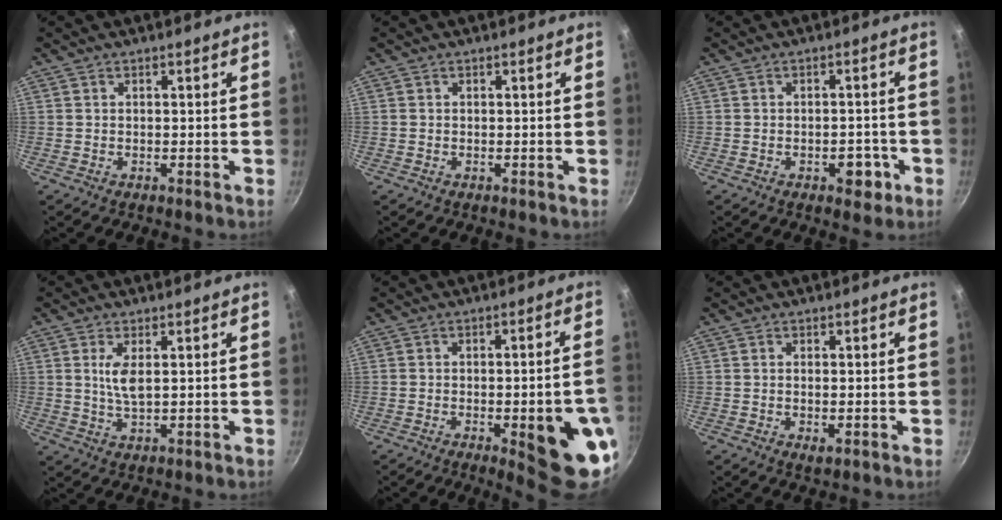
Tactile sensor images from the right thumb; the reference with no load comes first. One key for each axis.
{"total": 0.0}
{"total": 4.7, "fx": -1.9, "fy": 2.8, "fz": 3.3, "tx": -0.021, "ty": 0.016, "tz": -0.020}
{"total": 4.6, "fx": 1.2, "fy": 1.8, "fz": 4.1, "tx": -0.078, "ty": -0.009, "tz": 0.025}
{"total": 14.3, "fx": -4.2, "fy": 3.9, "fz": 13.1, "tx": -0.133, "ty": 0.018, "tz": -0.047}
{"total": 1.8, "fx": -0.3, "fy": 0.7, "fz": 1.7, "tx": -0.031, "ty": -0.005, "tz": -0.005}